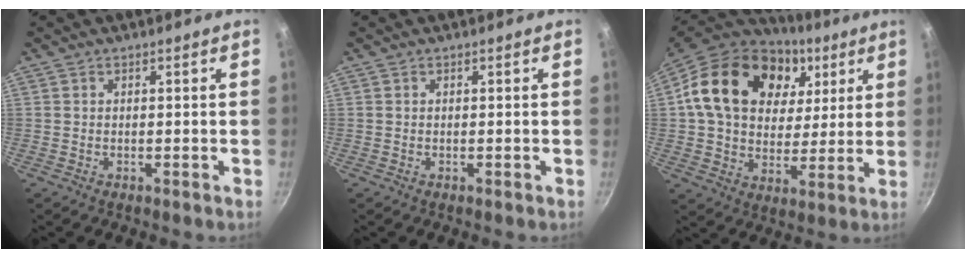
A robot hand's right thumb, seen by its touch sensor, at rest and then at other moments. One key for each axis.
{"total": 0.0}
{"total": 25.1, "fx": 8.2, "fy": 17.9, "fz": 15.5, "tx": -0.254, "ty": -0.001, "tz": 0.137}